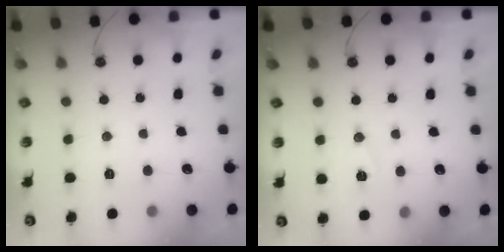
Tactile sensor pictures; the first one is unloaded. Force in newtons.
{"total": 8.3, "press": 7.1, "slide": 4.3}